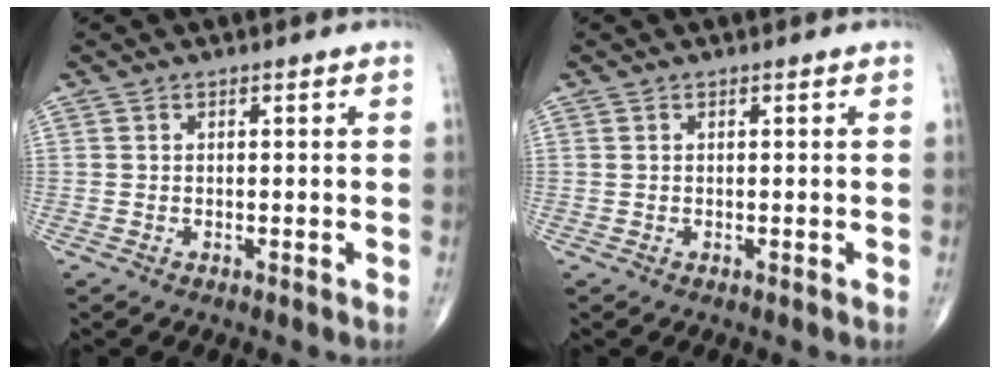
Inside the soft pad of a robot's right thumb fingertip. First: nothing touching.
{"total": 0.0}